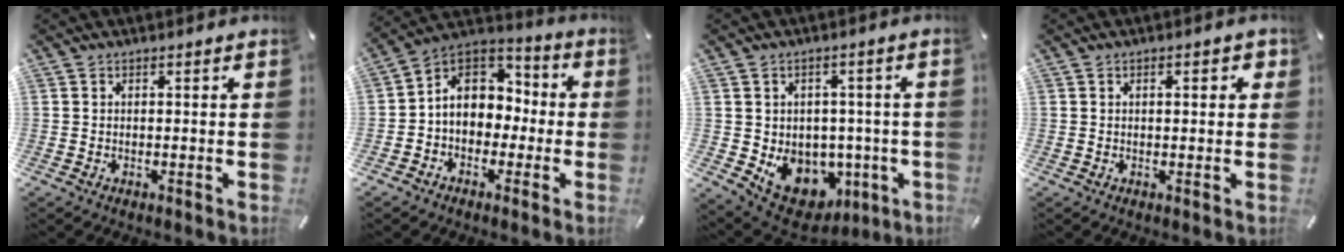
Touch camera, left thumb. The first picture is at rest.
{"total": 9.3, "force": [-0.1, 8.4, 4.0], "torque": [-0.088, 0.004, 0.002]}
{"total": 10.2, "force": [-2.3, 9.1, 3.9], "torque": [-0.041, -0.005, -0.022]}
{"total": 2.3, "force": [0.5, 1.1, 2.0], "torque": [-0.024, 0.001, 0.003]}